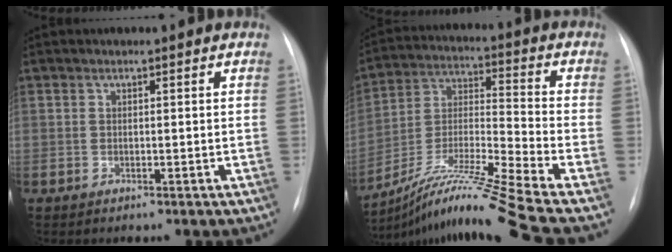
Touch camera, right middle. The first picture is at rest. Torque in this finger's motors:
{"motor_torque": [-0.15, -0.40, -0.05, 0.05]}